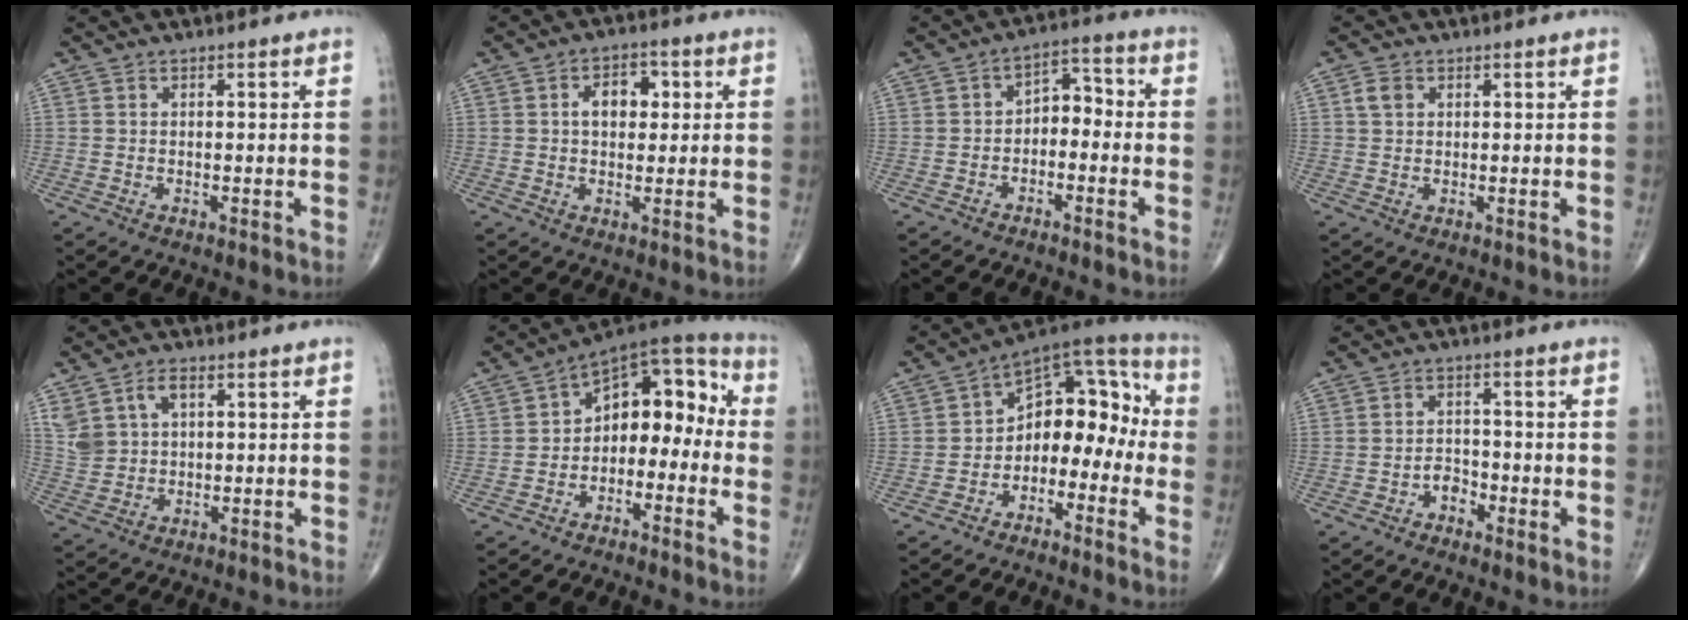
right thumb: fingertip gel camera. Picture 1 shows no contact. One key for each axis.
{"total": 6.2, "fx": 1.1, "fy": 4.1, "fz": 4.5, "tx": -0.044, "ty": 0.010, "tz": 0.012}
{"total": 5.7, "fx": -1.6, "fy": 3.8, "fz": 4.0, "tx": -0.041, "ty": 0.041, "tz": -0.038}
{"total": 2.5, "fx": 0.9, "fy": 1.9, "fz": 1.4, "tx": -0.022, "ty": 0.004, "tz": 0.017}
{"total": 6.5, "fx": 2.6, "fy": 4.2, "fz": 4.2, "tx": -0.075, "ty": -0.003, "tz": 0.060}
{"total": 12.9, "fx": -2.0, "fy": 8.3, "fz": 9.6, "tx": -0.093, "ty": 0.061, "tz": -0.045}
{"total": 13.4, "fx": -3.1, "fy": 9.0, "fz": 9.5, "tx": -0.088, "ty": 0.077, "tz": -0.060}
{"total": 2.8, "fx": -1.7, "fy": 1.8, "fz": 1.2, "tx": -0.003, "ty": 0.014, "tz": -0.034}